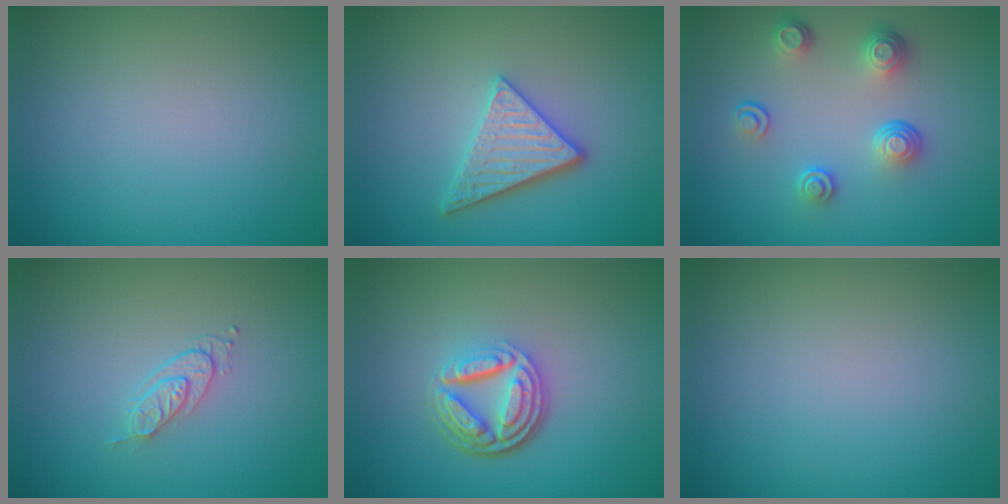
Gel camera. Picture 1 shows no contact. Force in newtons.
{"total": 3.7, "press": 3.2, "slide": 1.8}
{"total": 4.0, "press": 2.8, "slide": 2.8}
{"total": 1.7, "press": 1.1, "slide": 1.3}
{"total": 5.3, "press": 3.7, "slide": 3.8}
{"total": 0.0}